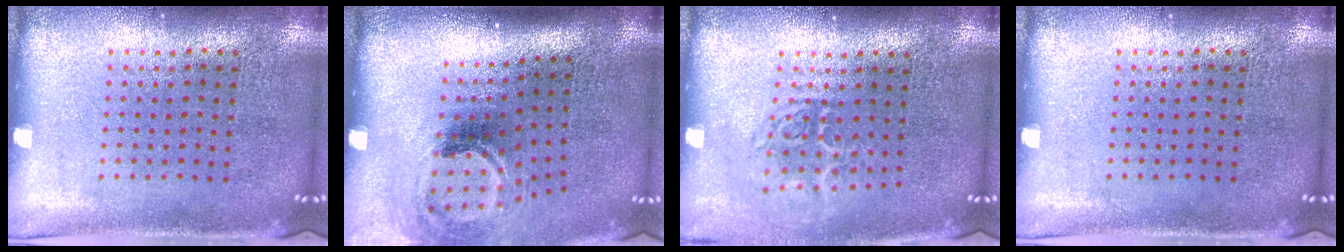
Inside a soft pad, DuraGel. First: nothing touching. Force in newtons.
{"total": 2.0, "press": 1.2, "slide": 1.6}
{"total": 1.6, "press": 1.2, "slide": 1.2}
{"total": 0.0}